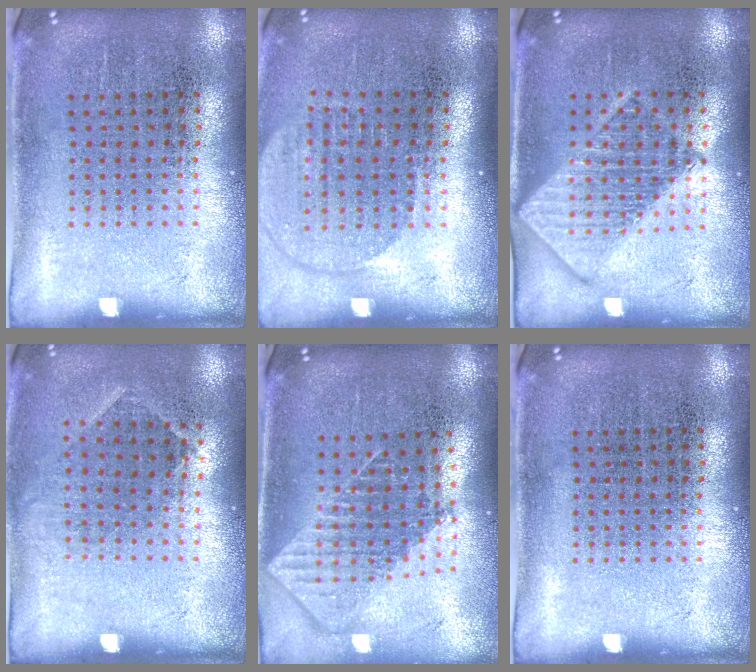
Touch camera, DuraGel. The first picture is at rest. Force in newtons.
{"total": 1.6, "press": 1.4, "slide": 0.9}
{"total": 2.0, "press": 2.0, "slide": 0.2}
{"total": 0.9, "press": 0.6, "slide": 0.6}
{"total": 1.9, "press": 1.5, "slide": 1.1}
{"total": 0.0}